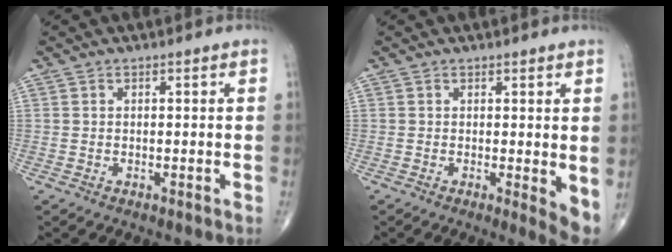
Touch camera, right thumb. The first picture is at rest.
{"total": 4.1, "force": [0.5, 1.3, 3.9], "torque": [-0.052, -0.013, 0.006]}